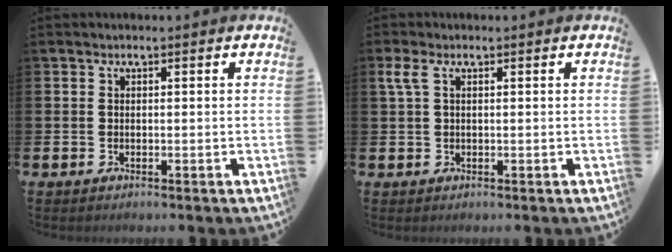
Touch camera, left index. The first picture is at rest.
{"total": 2.3, "force": [0.8, 0.9, 2.0], "torque": [-0.050, 0.010, 0.014]}